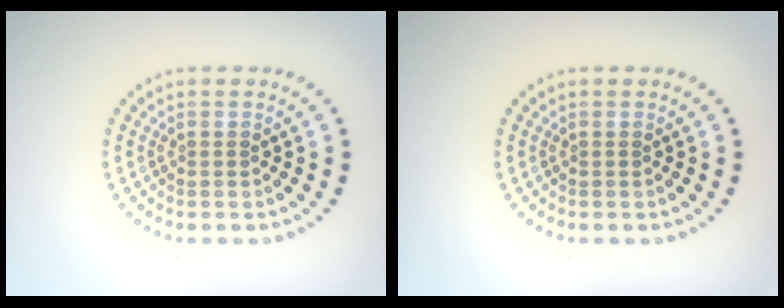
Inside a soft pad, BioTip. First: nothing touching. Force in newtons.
{"total": 0.0}